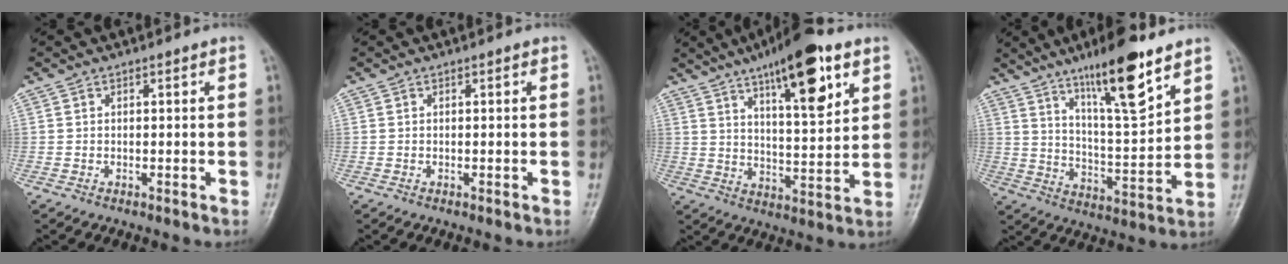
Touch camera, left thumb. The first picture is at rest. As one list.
[{"total": 0.0}, {"total": 16.8, "force": [9.1, 5.1, 13.2], "torque": [-0.178, -0.037, 0.143]}, {"total": 15.8, "force": [10.3, 3.0, 11.6], "torque": [-0.178, -0.059, 0.180]}]